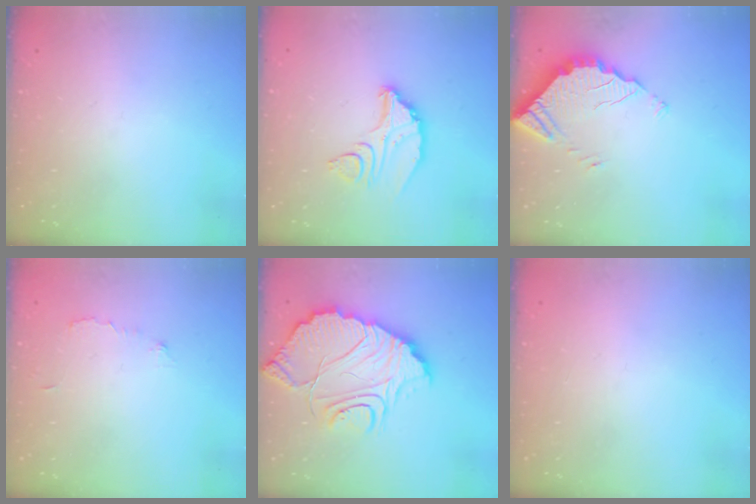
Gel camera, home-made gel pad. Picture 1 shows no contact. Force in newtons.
{"total": 9.7, "press": 9.7, "slide": 1.0}
{"total": 3.5, "press": 3.5, "slide": 0.2}
{"total": 5.5, "press": 5.5, "slide": 0.2}
{"total": 14.7, "press": 14.7, "slide": 1.3}
{"total": 2.1, "press": 2.1, "slide": 0.1}